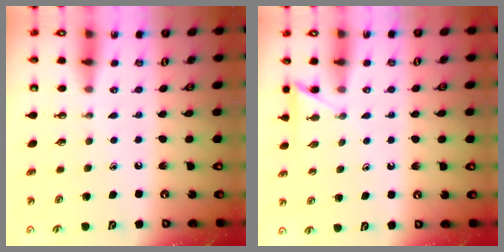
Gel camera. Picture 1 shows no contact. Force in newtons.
{"total": 4.5, "press": 4.5, "slide": 0.3}